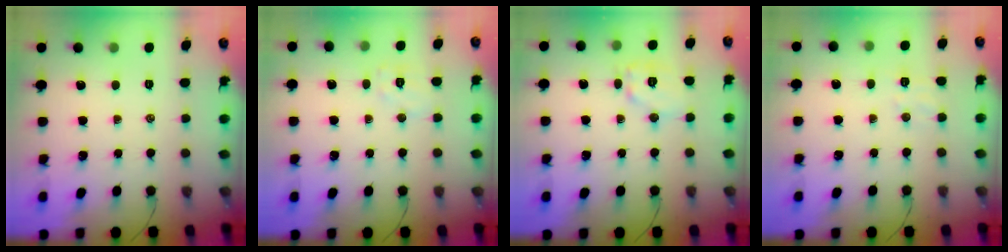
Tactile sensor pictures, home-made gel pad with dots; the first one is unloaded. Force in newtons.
{"total": 6.6, "press": 6.5, "slide": 1.2}
{"total": 9.2, "press": 9.2, "slide": 0.5}
{"total": 5.2, "press": 5.0, "slide": 1.2}